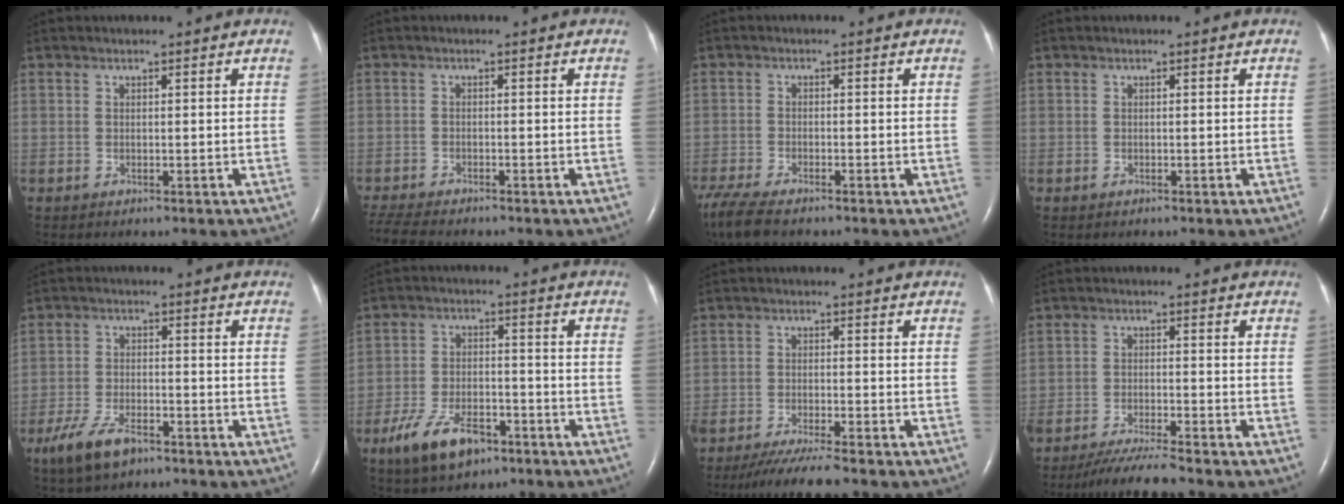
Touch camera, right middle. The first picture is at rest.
{"total": 5.6, "force": [-5.1, 0.9, 2.3], "torque": [-0.044, -0.013, -0.086]}
{"total": 8.6, "force": [-6.9, 2.1, 4.7], "torque": [-0.093, -0.022, -0.123]}
{"total": 0.8, "force": [-0.7, 0.3, 0.1], "torque": [-0.004, -0.001, -0.013]}
{"total": 7.2, "force": [-4.8, 2.7, 4.6], "torque": [-0.102, -0.009, -0.086]}
{"total": 9.6, "force": [-6.0, 4.3, 6.2], "torque": [-0.128, -0.003, -0.104]}
{"total": 7.2, "force": [-6.2, -0.1, 3.6], "torque": [-0.058, -0.022, -0.104]}
{"total": 6.4, "force": [-5.8, -0.6, 2.6], "torque": [-0.045, -0.024, -0.103]}